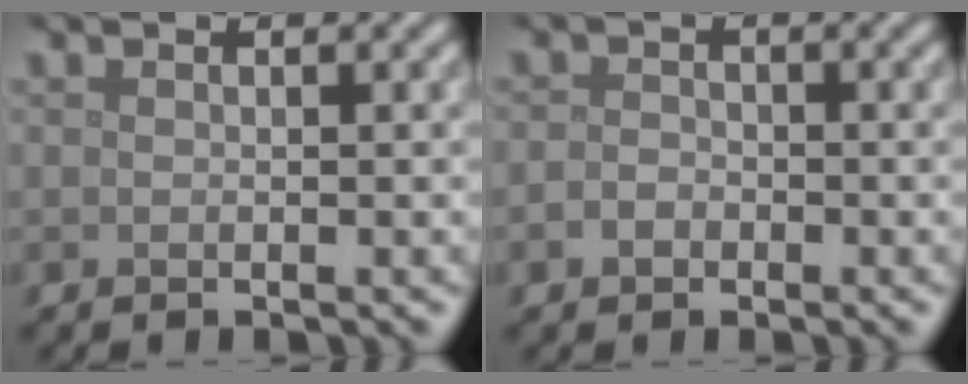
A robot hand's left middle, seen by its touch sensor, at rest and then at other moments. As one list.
[{"total": 1.3, "force": [-0.6, 1.0, 0.5], "torque": [-0.010, 0.000, -0.014]}]